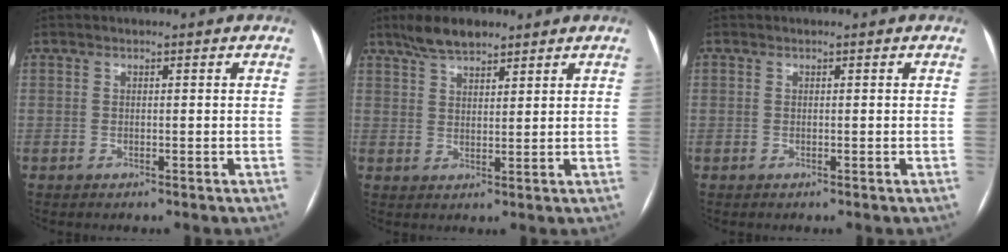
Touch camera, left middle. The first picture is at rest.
{"total": 5.8, "force": [4.7, 1.7, 3.0], "torque": [-0.062, 0.012, 0.086]}
{"total": 0.0}